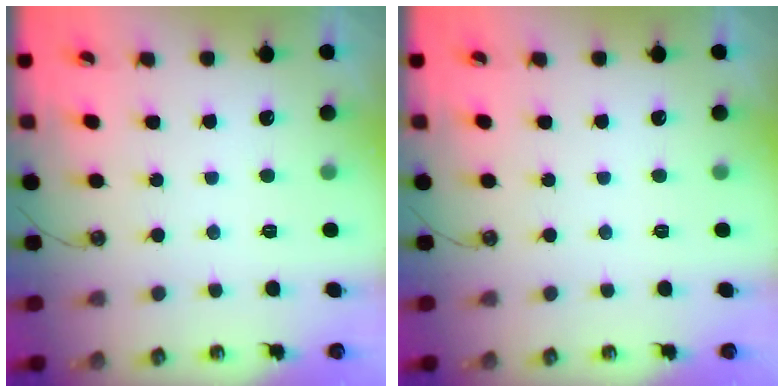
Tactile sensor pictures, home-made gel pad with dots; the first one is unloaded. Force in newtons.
{"total": 0.0}